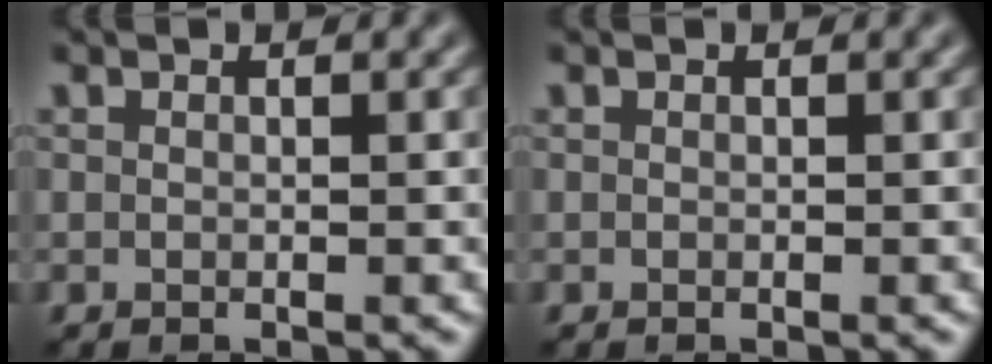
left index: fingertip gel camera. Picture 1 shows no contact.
{"total": 0.0}